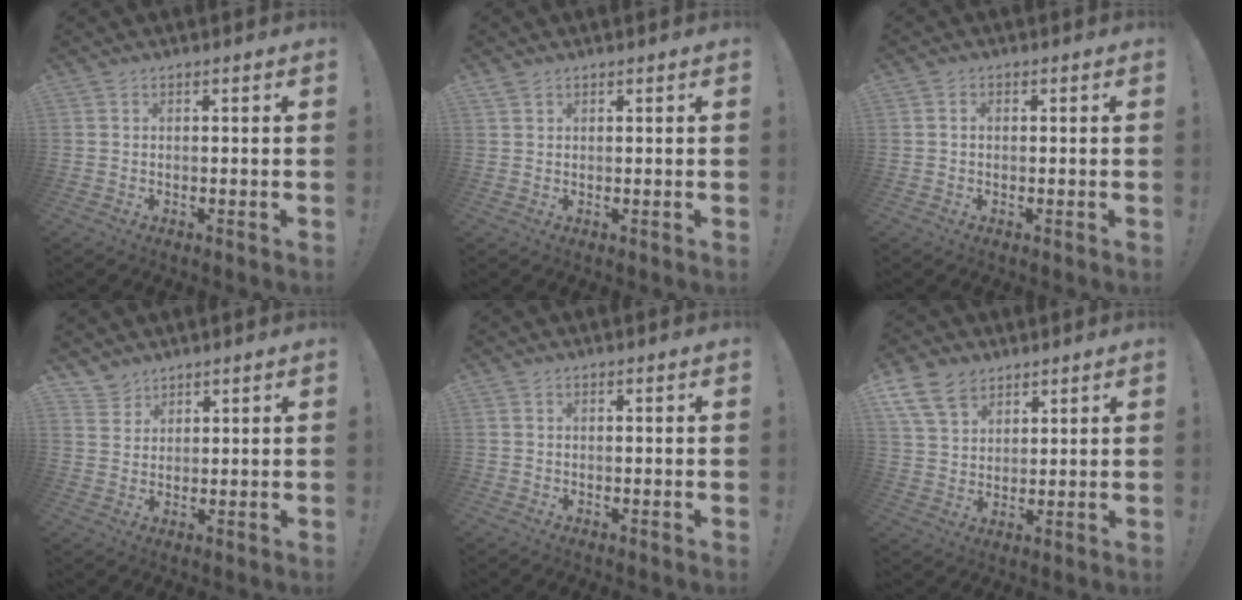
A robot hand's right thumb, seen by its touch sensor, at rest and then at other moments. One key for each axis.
{"total": 1.1, "fx": 0.9, "fy": 0.5, "fz": 0.5, "tx": -0.011, "ty": 0.001, "tz": 0.017}
{"total": 1.1, "fx": -0.2, "fy": 0.9, "fz": 0.6, "tx": -0.013, "ty": 0.006, "tz": -0.003}
{"total": 3.8, "fx": 3.2, "fy": 2.1, "fz": 0.2, "tx": -0.002, "ty": -0.022, "tz": 0.061}
{"total": 0.7, "fx": -0.4, "fy": 0.5, "fz": -0.1, "tx": 0.002, "ty": 0.002, "tz": -0.008}
{"total": 11.0, "fx": 6.7, "fy": 7.2, "fz": 4.9, "tx": -0.093, "ty": -0.028, "tz": 0.136}